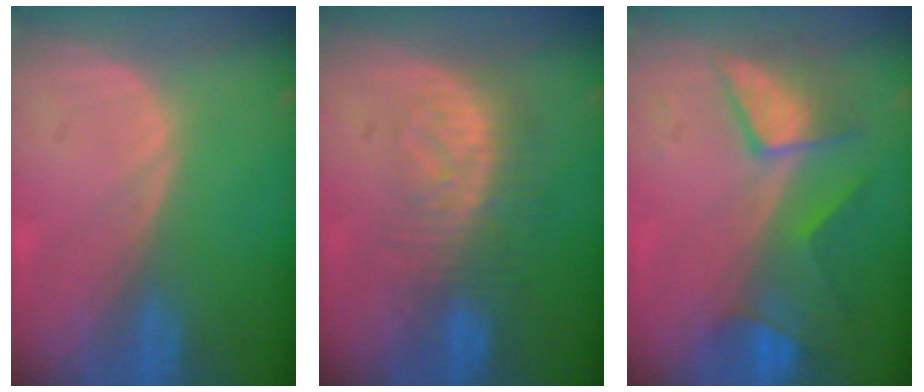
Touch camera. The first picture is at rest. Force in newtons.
{"total": 8.3, "press": 7.2, "slide": 4.1}
{"total": 7.5, "press": 7.0, "slide": 2.6}